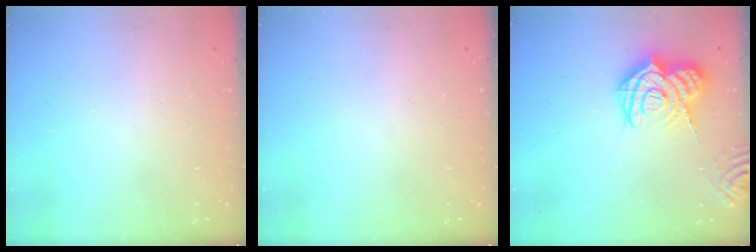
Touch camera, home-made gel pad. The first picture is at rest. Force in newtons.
{"total": 0.0}
{"total": 17.0, "press": 16.9, "slide": 2.1}